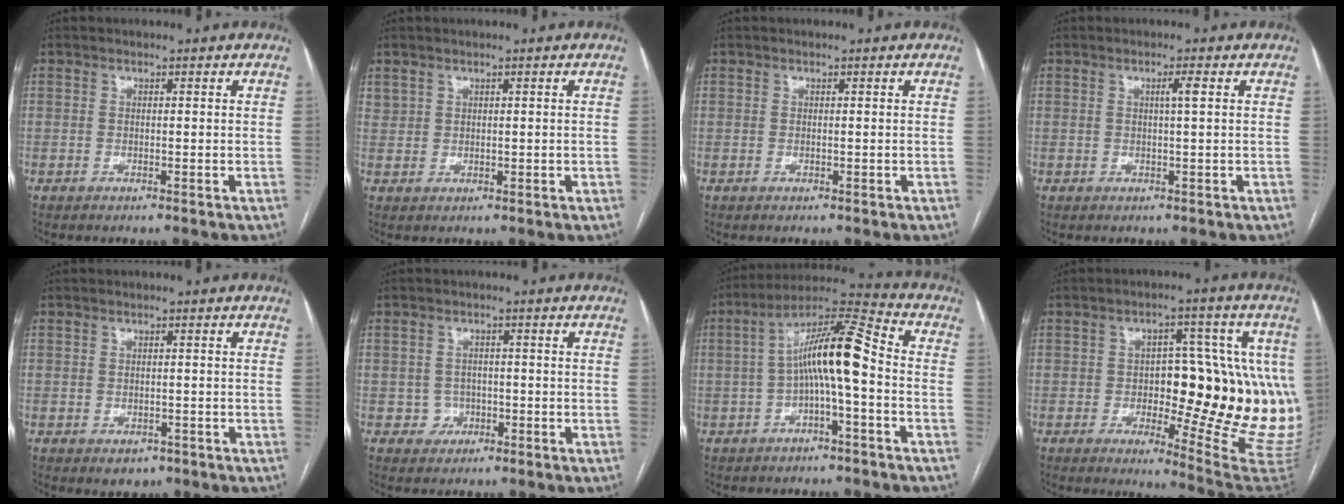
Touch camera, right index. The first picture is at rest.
{"total": 1.4, "force": [1.0, 1.0, 0.2], "torque": [0.002, 0.010, 0.021]}
{"total": 0.0}
{"total": 1.5, "force": [0.4, -0.3, 1.5], "torque": [-0.023, 0.004, 0.007]}
{"total": 2.5, "force": [-1.3, 1.9, 1.0], "torque": [-0.007, 0.002, -0.007]}
{"total": 3.3, "force": [-1.1, 3.1, -0.1], "torque": [0.017, 0.014, -0.015]}
{"total": 11.1, "force": [-1.1, 1.3, 11.0], "torque": [-0.194, 0.035, -0.023]}
{"total": 20.7, "force": [-0.5, 6.6, 19.7], "torque": [-0.191, 0.017, 0.010]}